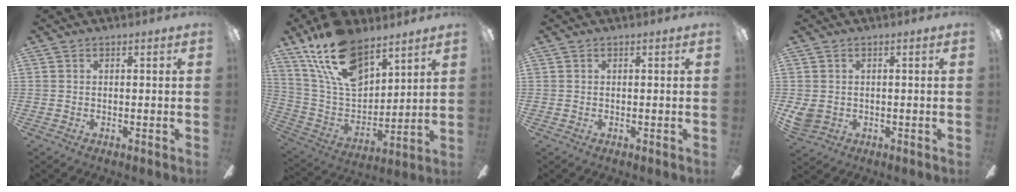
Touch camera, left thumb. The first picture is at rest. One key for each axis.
{"total": 20.2, "fx": 13.1, "fy": 10.1, "fz": 11.6, "tx": -0.238, "ty": -0.062, "tz": 0.236}
{"total": 0.0}
{"total": 3.5, "fx": 0.2, "fy": 2.9, "fz": 1.9, "tx": -0.048, "ty": -0.001, "tz": 0.004}